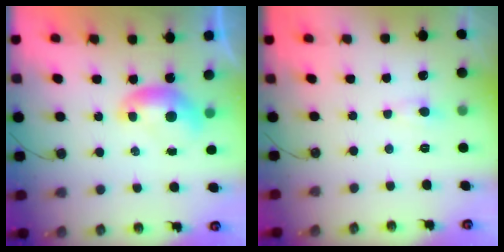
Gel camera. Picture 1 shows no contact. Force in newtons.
{"total": 1.6, "press": 1.5, "slide": 0.6}